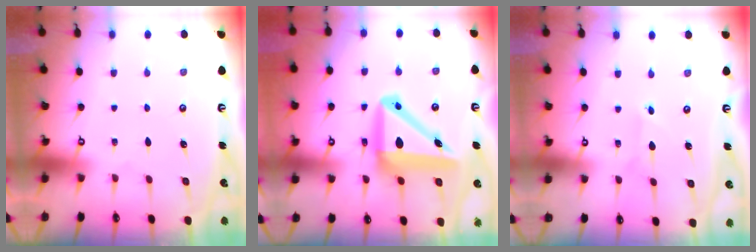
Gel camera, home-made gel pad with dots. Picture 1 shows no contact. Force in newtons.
{"total": 14.2, "press": 13.9, "slide": 2.8}
{"total": 2.8, "press": 2.7, "slide": 0.3}